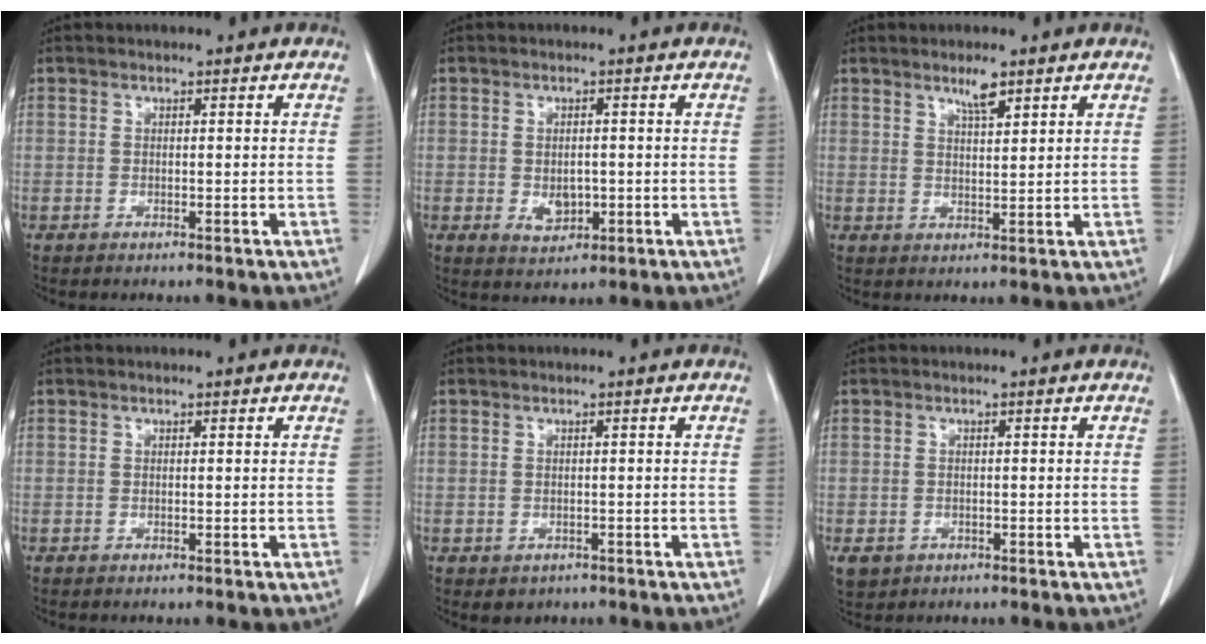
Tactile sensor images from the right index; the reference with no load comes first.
{"total": 3.6, "force": [-0.6, 2.5, 2.5], "torque": [-0.039, -0.001, 0.005]}
{"total": 3.2, "force": [2.3, 0.5, 2.2], "torque": [-0.040, -0.002, 0.040]}
{"total": 0.0}
{"total": 1.9, "force": [-1.0, 1.5, 0.6], "torque": [-0.006, 0.001, -0.005]}
{"total": 3.8, "force": [-1.6, 3.3, 0.9], "torque": [-0.017, 0.000, -0.020]}